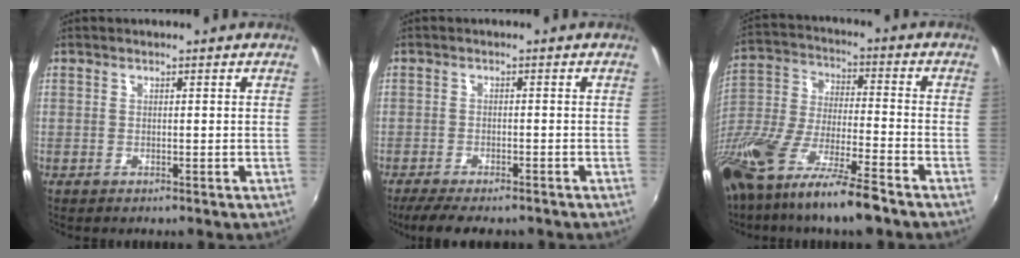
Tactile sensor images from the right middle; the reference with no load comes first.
{"total": 8.0, "force": [-6.5, 2.0, 4.2], "torque": [-0.096, -0.025, -0.105]}
{"total": 22.0, "force": [-15.2, 4.7, 15.3], "torque": [-0.305, -0.051, -0.279]}